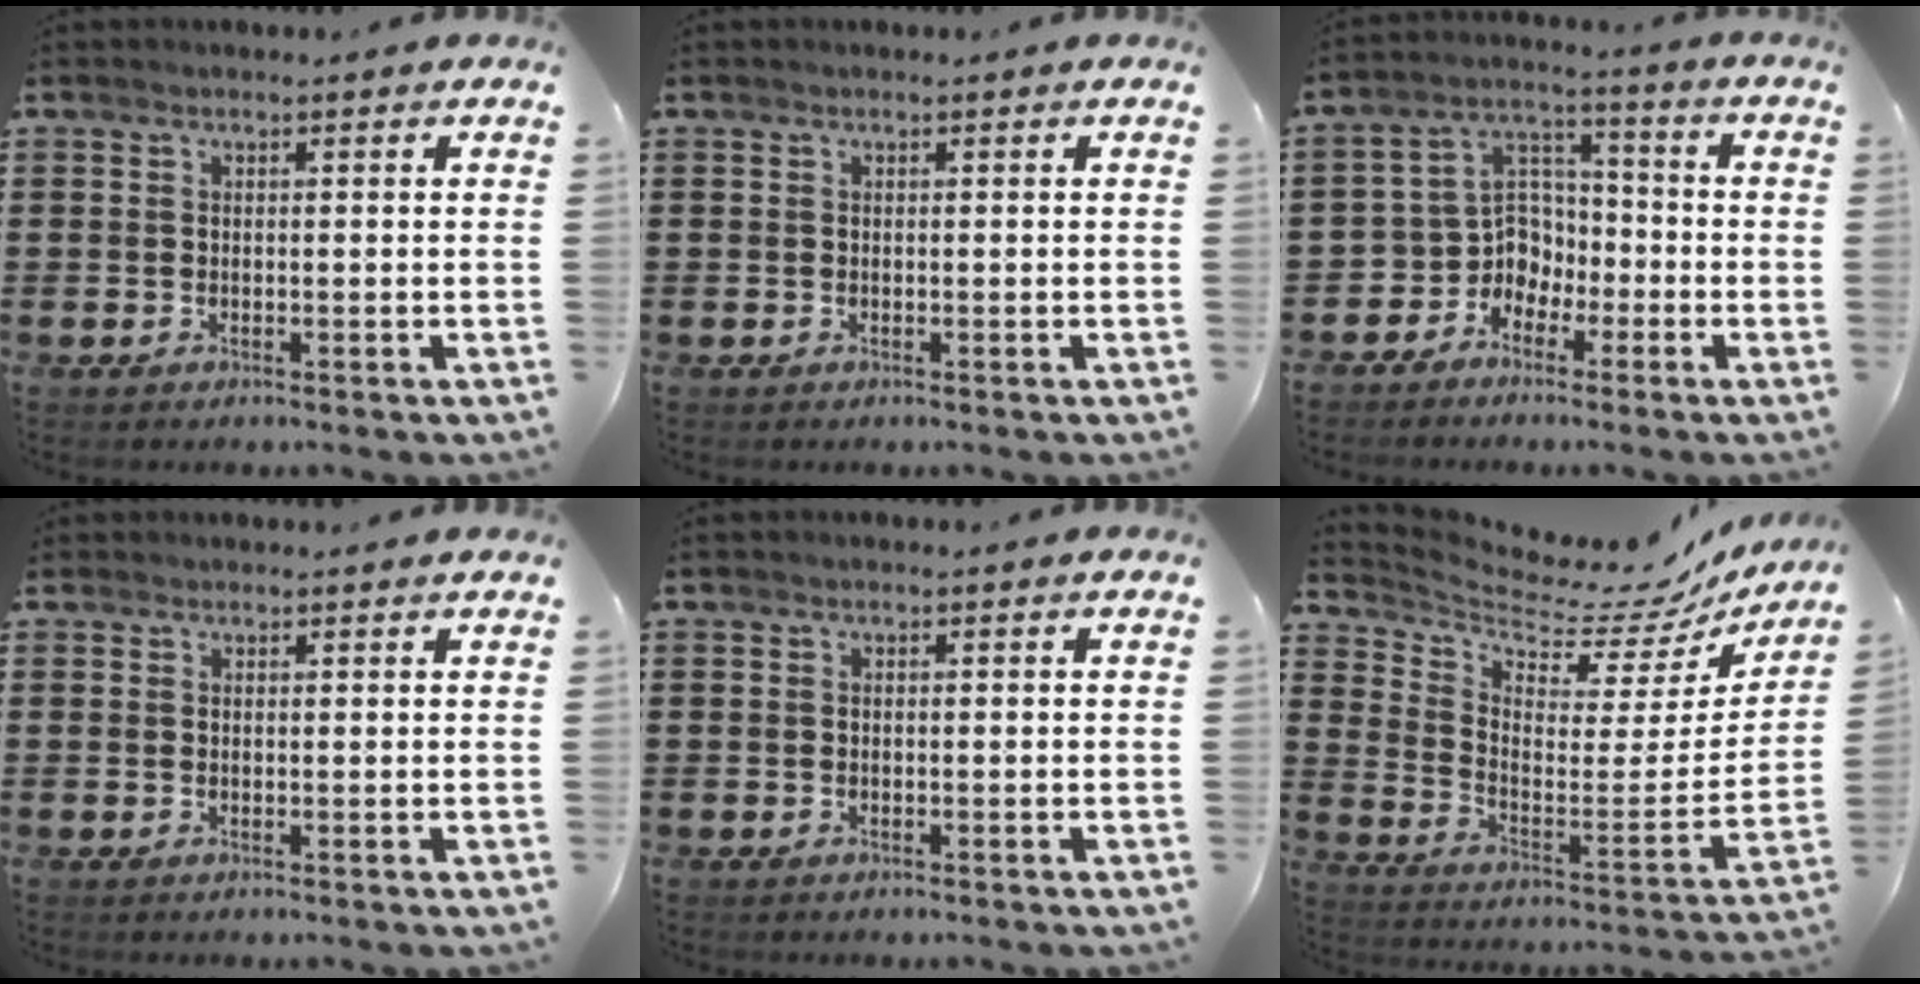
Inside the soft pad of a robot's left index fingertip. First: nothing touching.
{"total": 0.0}
{"total": 6.5, "force": [-3.3, 5.5, 1.0], "torque": [-0.045, 0.005, -0.068]}
{"total": 0.8, "force": [0.7, 0.3, 0.1], "torque": [-0.003, 0.001, 0.015]}
{"total": 0.0}
{"total": 4.8, "force": [4.6, 1.0, 1.1], "torque": [-0.045, -0.057, 0.071]}